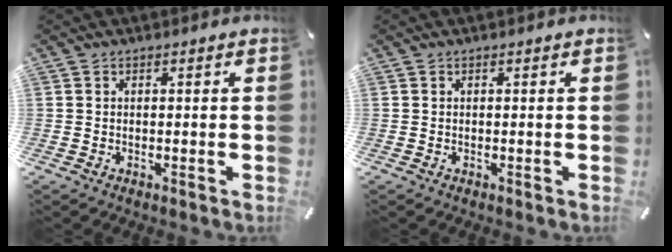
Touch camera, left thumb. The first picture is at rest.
{"total": 0.0}